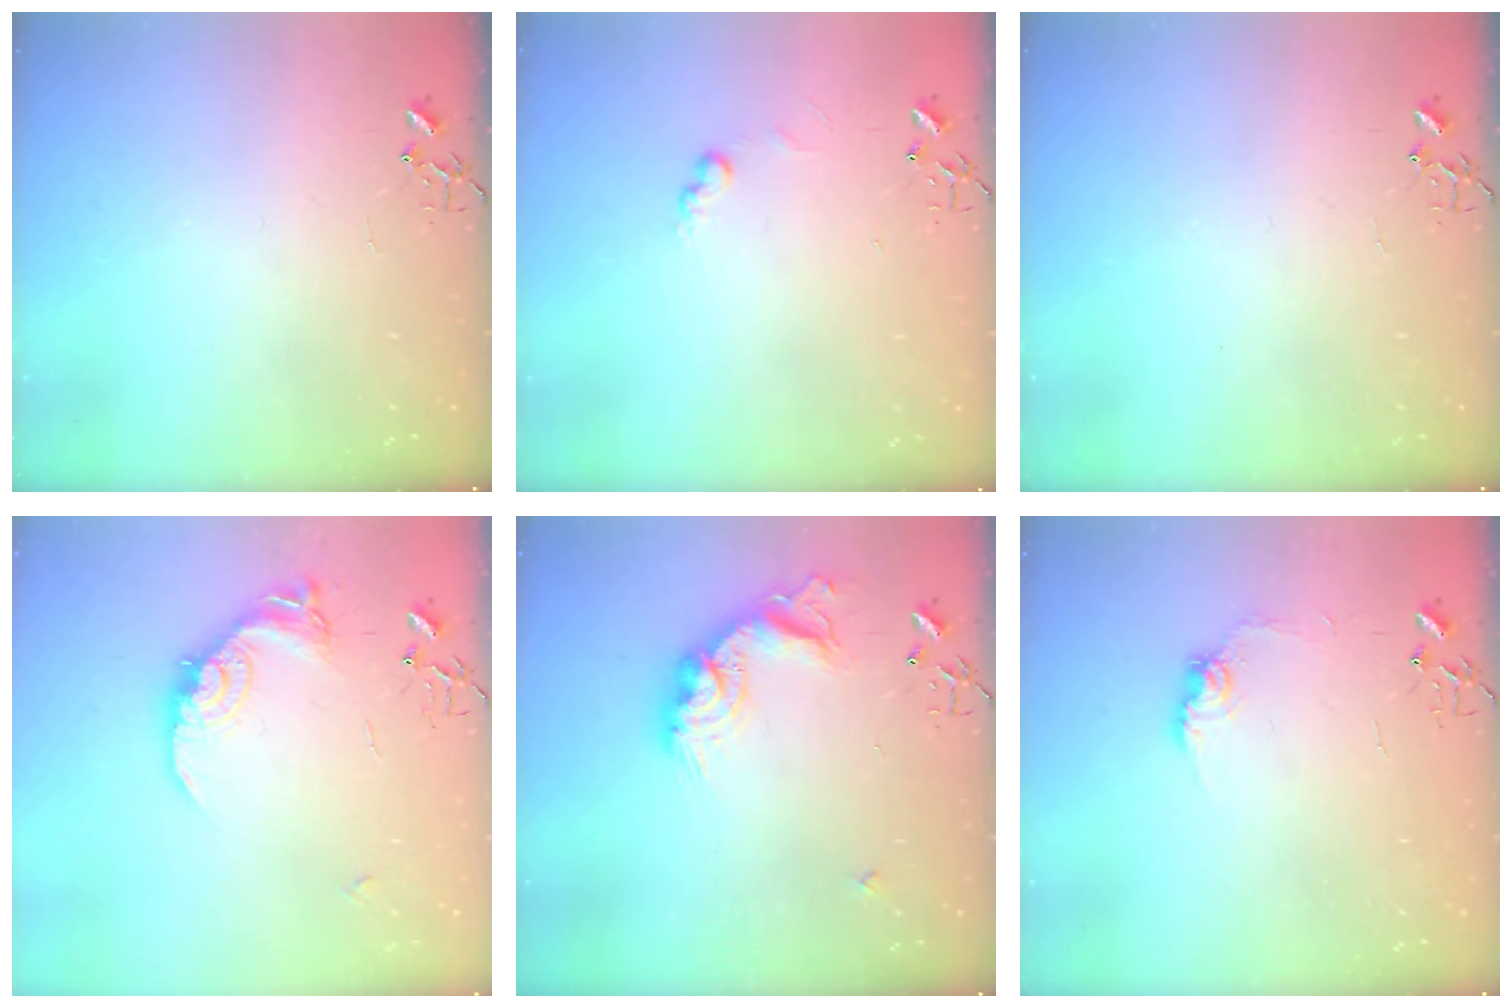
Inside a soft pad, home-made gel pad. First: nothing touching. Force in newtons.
{"total": 6.6, "press": 6.6, "slide": 0.5}
{"total": 0.0}
{"total": 15.7, "press": 15.6, "slide": 0.8}
{"total": 17.5, "press": 17.5, "slide": 1.1}
{"total": 8.6, "press": 8.6, "slide": 0.4}